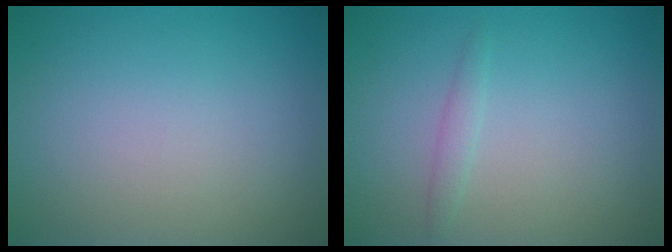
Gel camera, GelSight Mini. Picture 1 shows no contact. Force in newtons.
{"total": 1.0, "press": 1.0, "slide": 0.1}